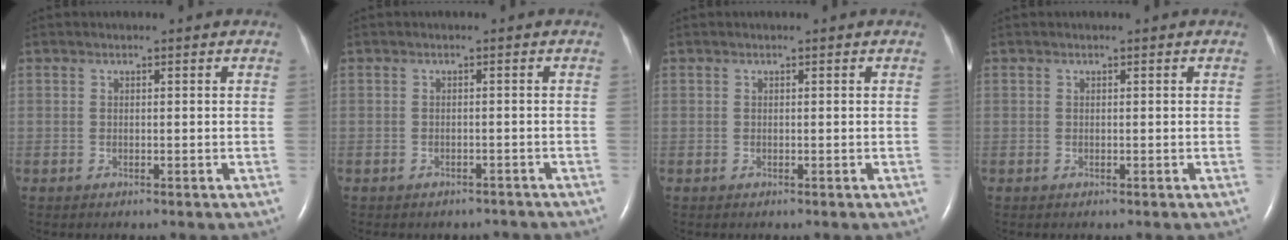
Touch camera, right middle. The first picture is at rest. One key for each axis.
{"total": 4.0, "fx": -3.5, "fy": 1.8, "fz": 0.4, "tx": -0.007, "ty": 0.006, "tz": -0.040}
{"total": 0.0}
{"total": 0.0}